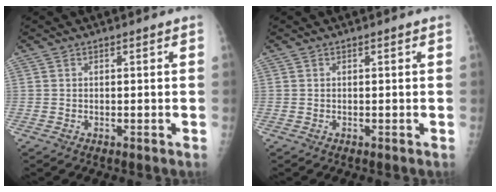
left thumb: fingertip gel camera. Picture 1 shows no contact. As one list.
[{"total": 0.0}]